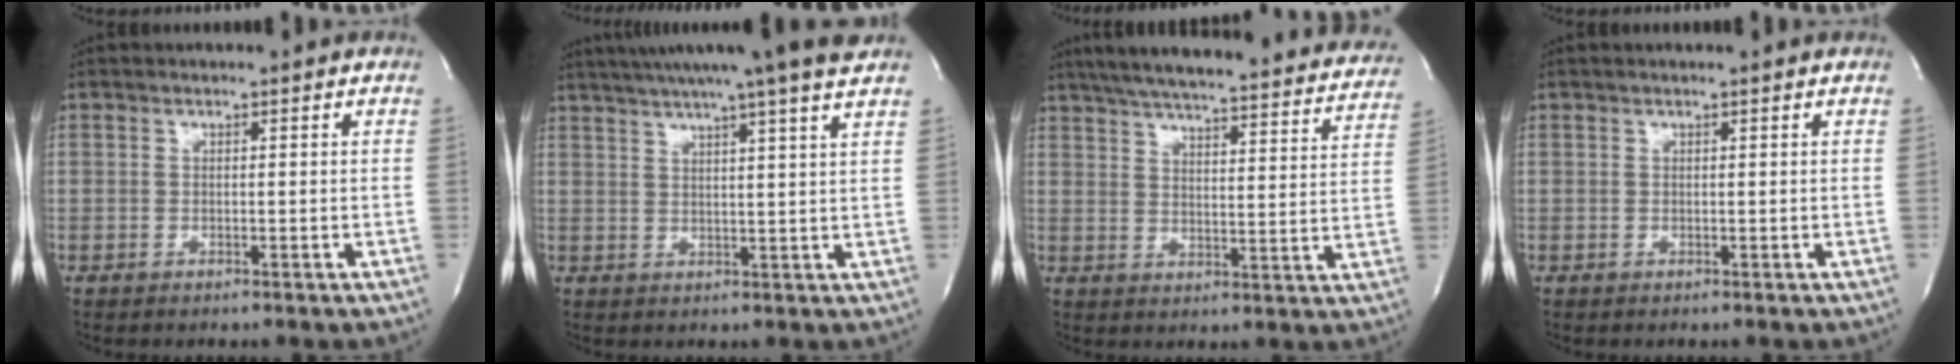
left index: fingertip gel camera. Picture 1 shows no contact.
{"total": 16.0, "force": [13.5, -1.5, 8.4], "torque": [-0.145, 0.004, 0.178]}
{"total": 32.9, "force": [29.3, 5.0, 14.0], "torque": [-0.229, -0.043, 0.358]}
{"total": 0.9, "force": [0.8, -0.2, 0.5], "torque": [-0.009, 0.007, 0.016]}